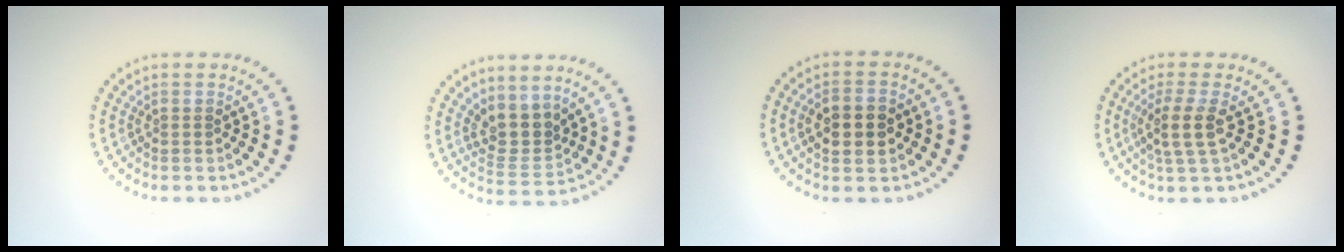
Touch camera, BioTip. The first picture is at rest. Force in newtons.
{"total": 3.4, "press": 2.5, "slide": 2.3}
{"total": 4.4, "press": 4.4, "slide": 0.2}
{"total": 2.7, "press": 2.3, "slide": 1.5}